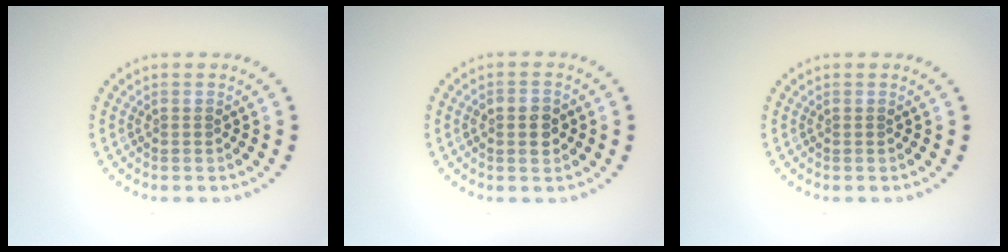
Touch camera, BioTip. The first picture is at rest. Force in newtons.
{"total": 2.8, "press": 2.8, "slide": 0.1}
{"total": 0.0}